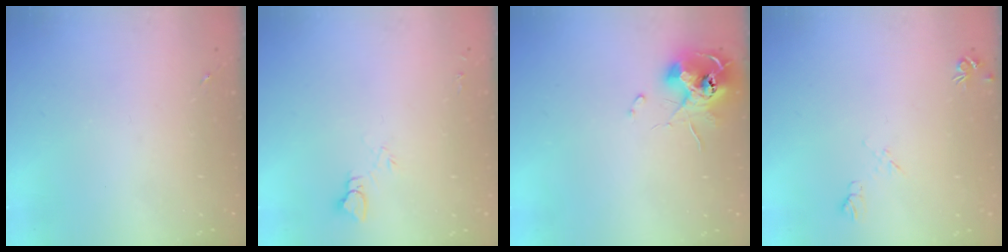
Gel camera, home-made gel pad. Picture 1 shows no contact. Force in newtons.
{"total": 6.0, "press": 6.0, "slide": 0.4}
{"total": 11.3, "press": 11.3, "slide": 0.6}
{"total": 5.3, "press": 5.2, "slide": 0.9}